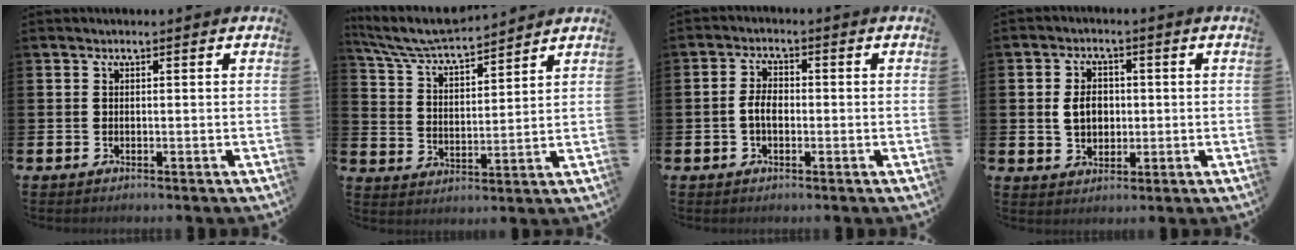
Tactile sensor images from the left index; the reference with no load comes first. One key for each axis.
{"total": 7.0, "fx": 6.6, "fy": 0.5, "fz": 2.1, "tx": -0.070, "ty": -0.040, "tz": 0.117}
{"total": 3.2, "fx": -0.5, "fy": 1.8, "fz": 2.6, "tx": -0.039, "ty": 0.003, "tz": -0.013}
{"total": 4.3, "fx": 0.3, "fy": 3.3, "fz": 2.7, "tx": -0.044, "ty": 0.007, "tz": -0.002}